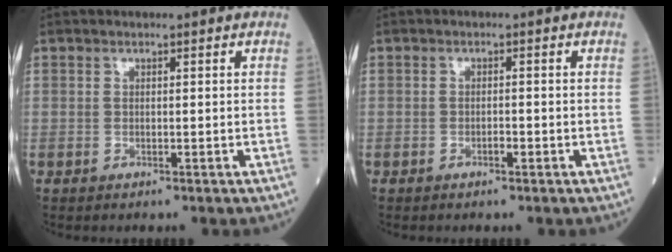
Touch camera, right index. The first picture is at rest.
{"total": 0.9, "force": [-0.5, 0.3, 0.7], "torque": [-0.013, 0.001, -0.009]}